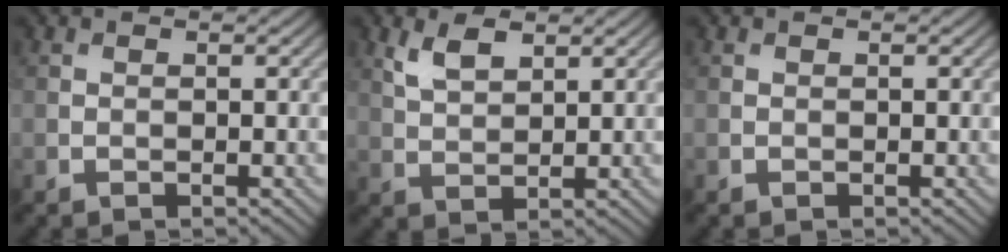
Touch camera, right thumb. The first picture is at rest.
{"total": 3.8, "force": [2.3, 1.7, 2.5], "torque": [-0.060, -0.002, 0.049]}
{"total": 0.0}